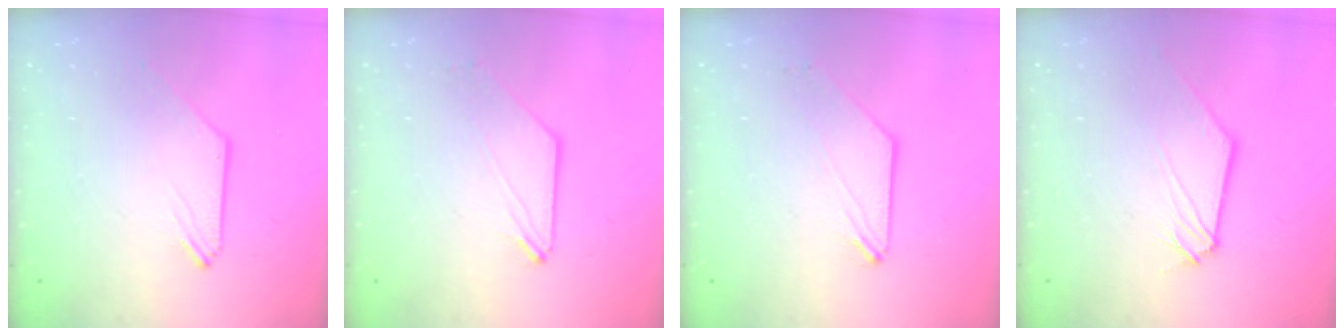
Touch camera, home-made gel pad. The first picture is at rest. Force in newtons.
{"total": 0.5, "press": 0.5, "slide": 0.0}
{"total": 0.7, "press": 0.7, "slide": 0.1}
{"total": 0.8, "press": 0.8, "slide": 0.1}